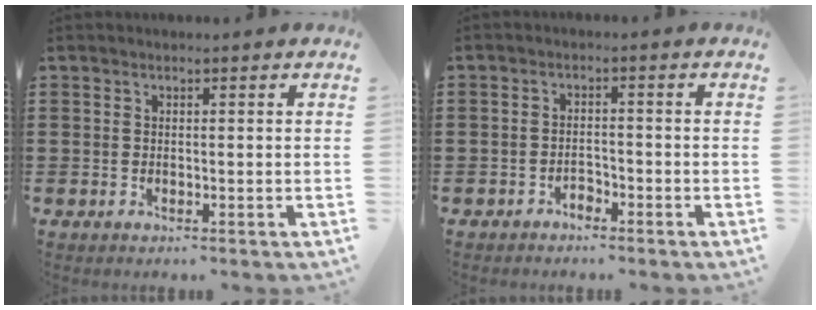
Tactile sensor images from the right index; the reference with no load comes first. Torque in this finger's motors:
{"motor_torque": [0.21, 0.20, 0.00, -0.02]}